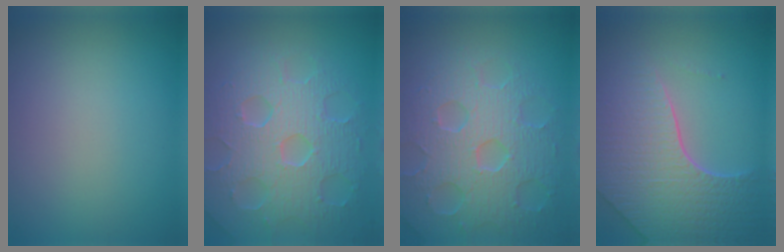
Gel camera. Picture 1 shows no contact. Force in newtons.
{"total": 8.7, "press": 6.0, "slide": 6.2}
{"total": 8.1, "press": 5.8, "slide": 5.8}
{"total": 8.1, "press": 5.7, "slide": 5.7}